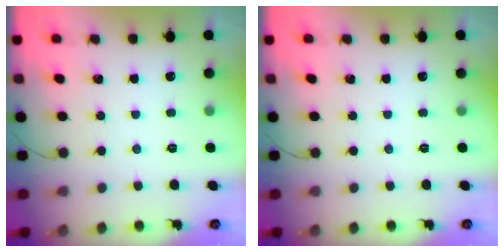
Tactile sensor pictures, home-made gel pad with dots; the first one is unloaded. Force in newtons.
{"total": 0.0}